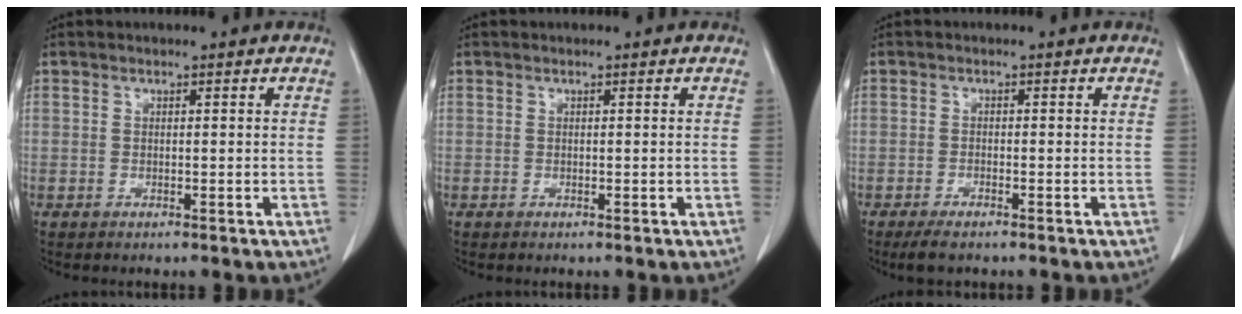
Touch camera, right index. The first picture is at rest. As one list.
[{"total": 0.0}, {"total": 3.2, "force": [-2.5, 0.7, 1.9], "torque": [-0.037, -0.007, -0.040]}]